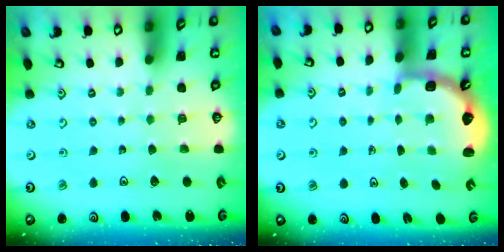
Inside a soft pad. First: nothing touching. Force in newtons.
{"total": 2.5, "press": 2.1, "slide": 1.3}